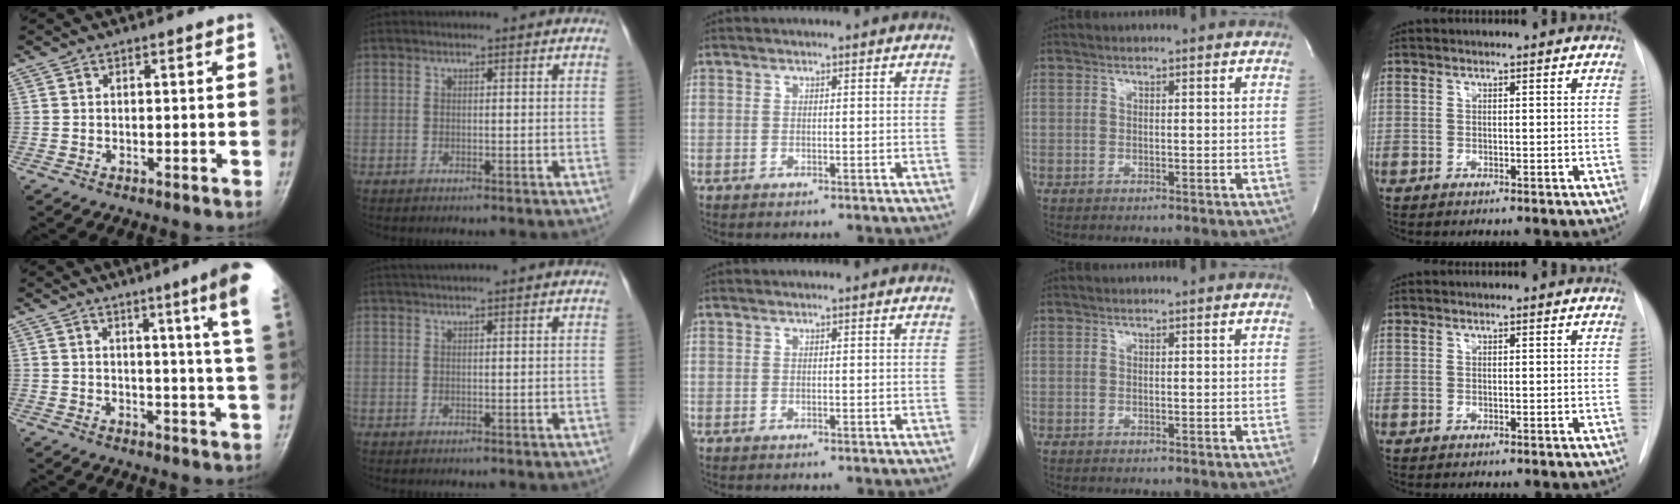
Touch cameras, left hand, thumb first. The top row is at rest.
{"thumb": {"total": 12.6, "force": [6.8, -0.6, 10.6], "torque": [-0.135, -0.036, 0.070]}, "index": {"total": 4.8, "force": [4.1, -0.8, 2.4], "torque": [-0.029, 0.034, 0.063]}}